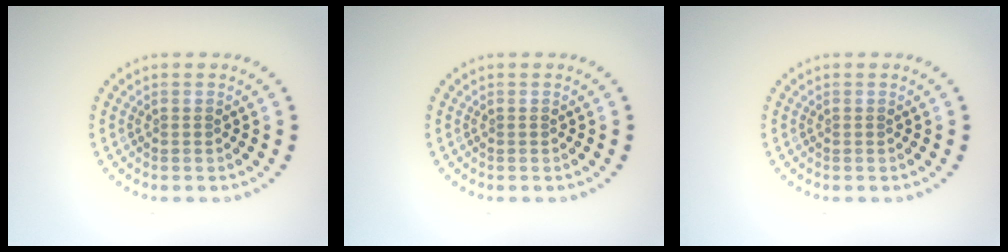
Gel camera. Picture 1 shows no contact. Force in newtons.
{"total": 0.0}
{"total": 0.0}